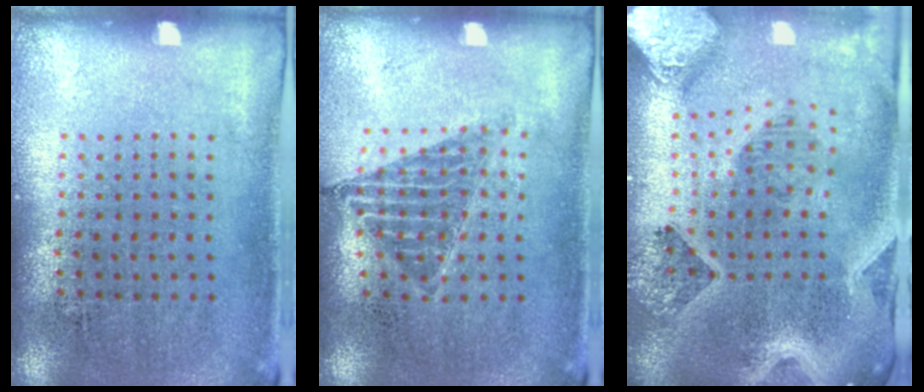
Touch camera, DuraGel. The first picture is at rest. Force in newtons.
{"total": 1.0, "press": 0.9, "slide": 0.4}
{"total": 3.9, "press": 3.1, "slide": 2.4}